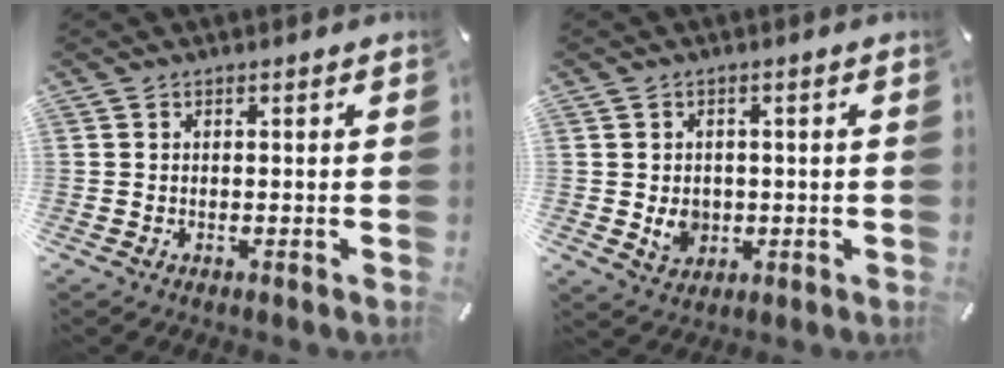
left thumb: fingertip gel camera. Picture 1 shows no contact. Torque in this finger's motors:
{"motor_torque": [0.81, 0.82, 0.00, 0.00, 0.01]}